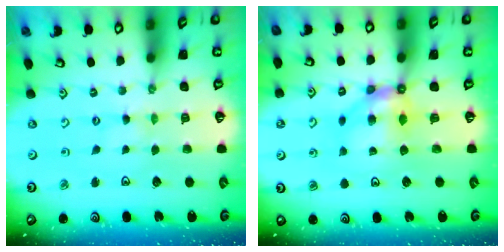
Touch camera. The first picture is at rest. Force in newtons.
{"total": 7.3, "press": 7.3, "slide": 0.5}